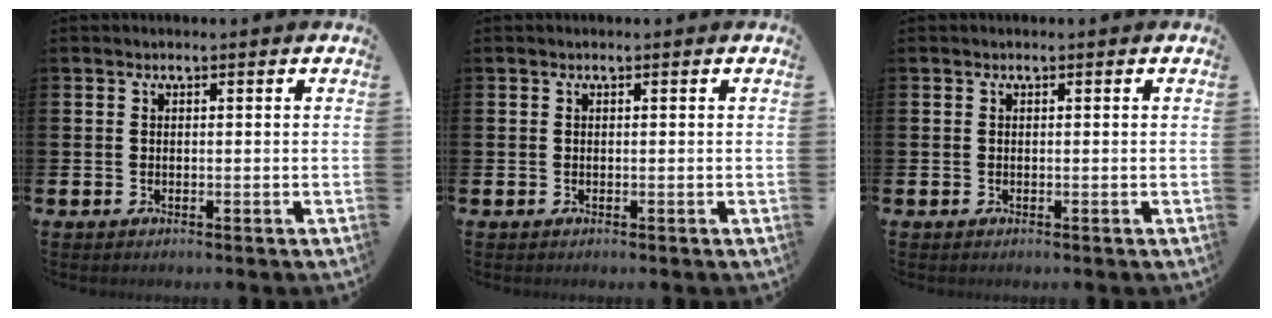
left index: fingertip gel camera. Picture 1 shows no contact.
{"total": 0.0}
{"total": 0.0}